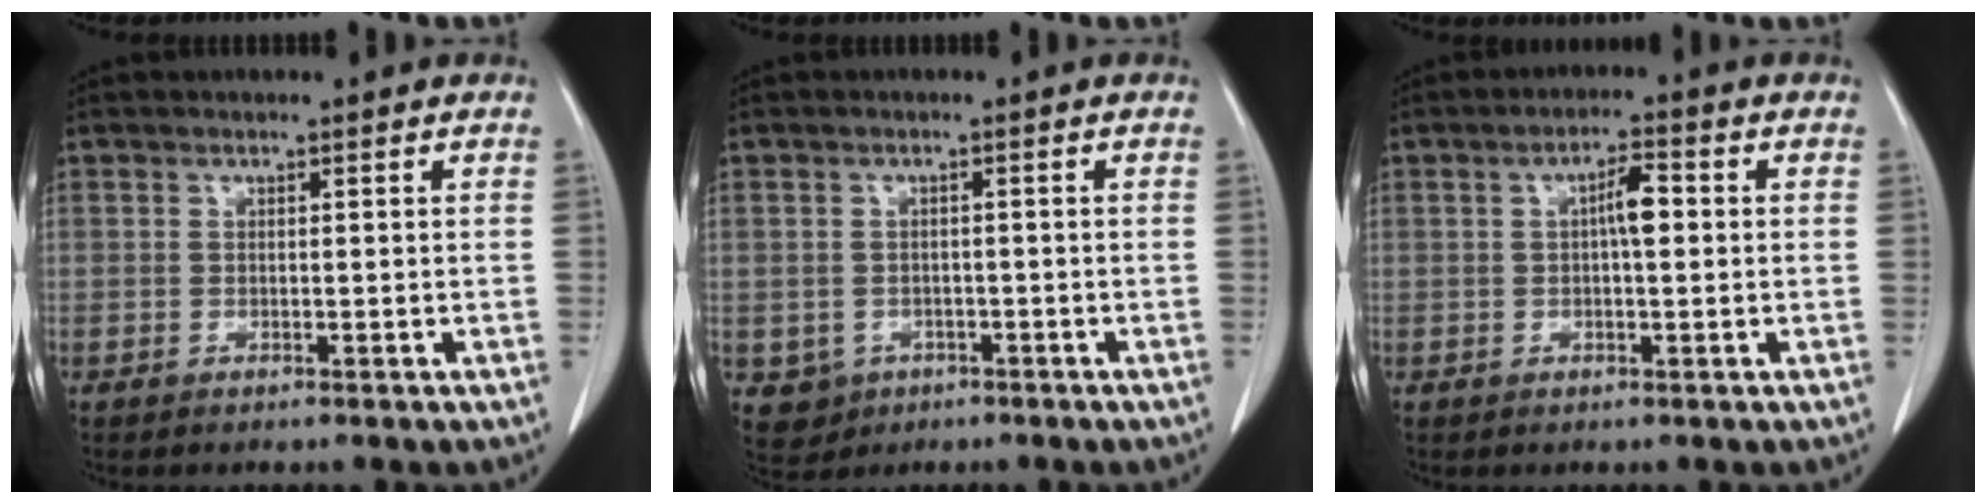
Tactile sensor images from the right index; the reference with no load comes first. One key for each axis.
{"total": 3.9, "fx": -1.3, "fy": 3.7, "fz": 0.5, "tx": -0.006, "ty": 0.007, "tz": -0.010}
{"total": 3.9, "fx": 0.4, "fy": 0.9, "fz": 3.8, "tx": -0.064, "ty": 0.010, "tz": 0.003}